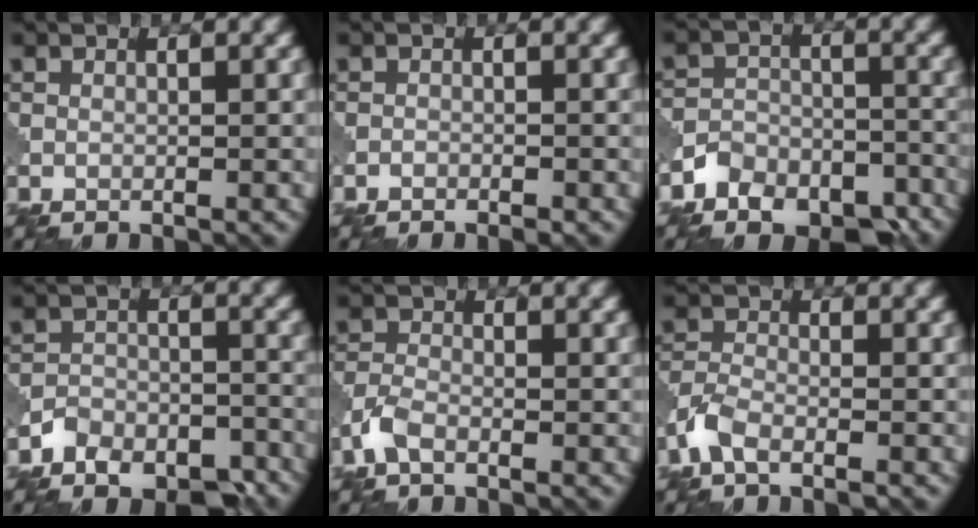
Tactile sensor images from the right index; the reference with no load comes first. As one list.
[{"total": 1.0, "force": [-0.8, 0.2, 0.4], "torque": [-0.009, 0.000, -0.016]}, {"total": 7.8, "force": [-6.0, 4.4, 2.4], "torque": [-0.027, -0.005, -0.099]}, {"total": 7.0, "force": [-5.5, 3.7, 2.3], "torque": [-0.025, -0.004, -0.091]}, {"total": 2.4, "force": [-1.4, 1.2, 1.6], "torque": [-0.041, 0.001, -0.040]}, {"total": 3.2, "force": [-2.1, 1.3, 2.0], "torque": [-0.047, 0.001, -0.055]}]